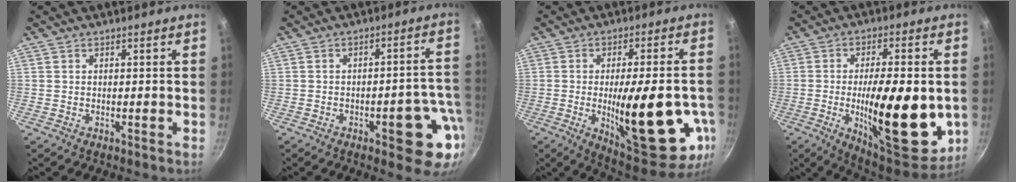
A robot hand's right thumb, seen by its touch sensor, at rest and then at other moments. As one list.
[{"total": 12.2, "force": [-4.4, 4.5, 10.4], "torque": [-0.081, 0.034, -0.053]}, {"total": 24.5, "force": [-5.4, 8.2, 22.5], "torque": [-0.287, -0.008, -0.062]}, {"total": 22.6, "force": [-3.2, 8.2, 20.8], "torque": [-0.287, -0.008, -0.041]}]